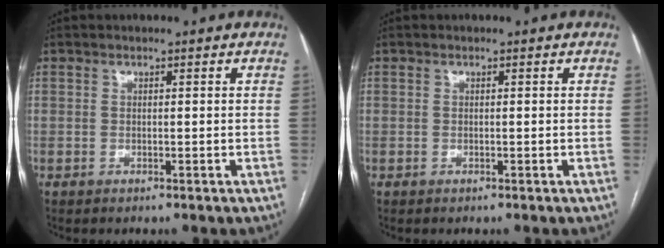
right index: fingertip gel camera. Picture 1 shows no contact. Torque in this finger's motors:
{"motor_torque": [0.00, 0.00, 0.04, 0.01]}